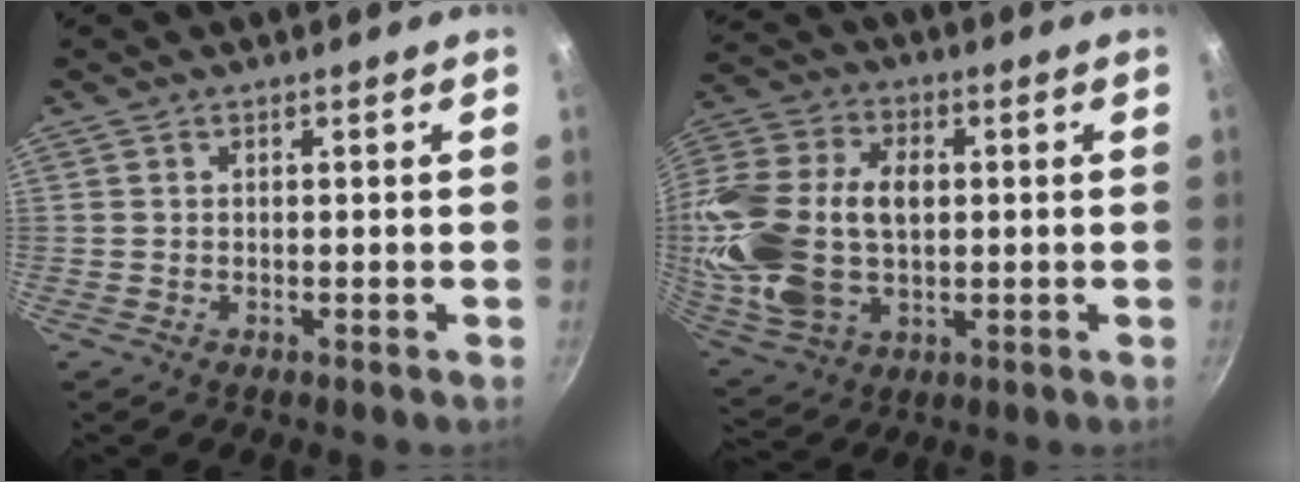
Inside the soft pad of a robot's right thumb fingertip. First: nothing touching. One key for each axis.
{"total": 23.1, "fx": 0.8, "fy": 15.5, "fz": 17.2, "tx": -0.348, "ty": 0.019, "tz": 0.019}